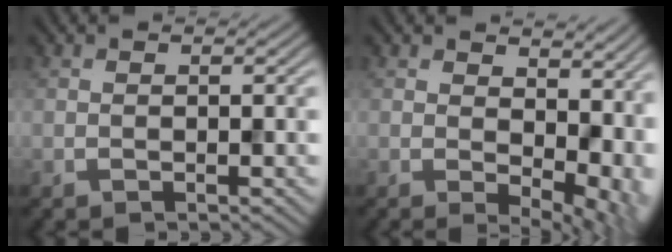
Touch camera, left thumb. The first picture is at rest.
{"total": 11.6, "force": [2.1, 7.1, 8.9], "torque": [-0.106, -0.026, 0.071]}